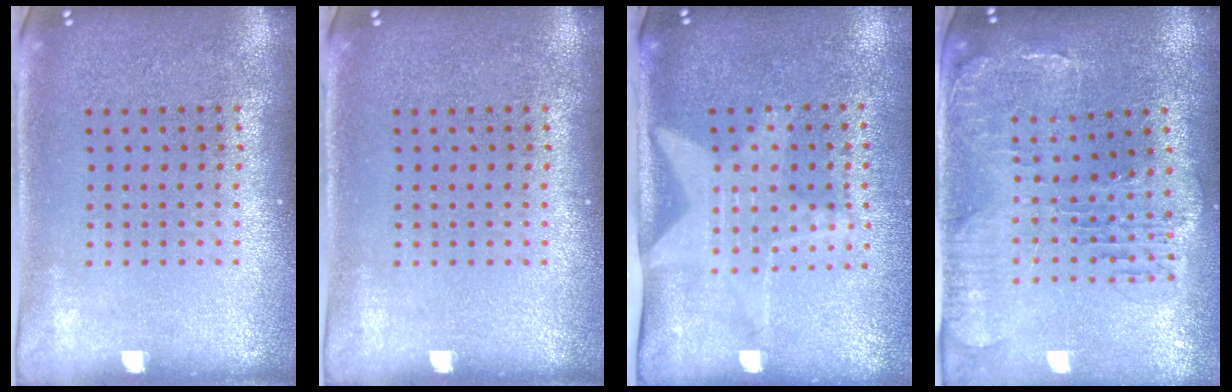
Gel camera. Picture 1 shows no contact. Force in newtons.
{"total": 0.0}
{"total": 2.0, "press": 1.6, "slide": 1.2}
{"total": 1.5, "press": 1.4, "slide": 0.4}